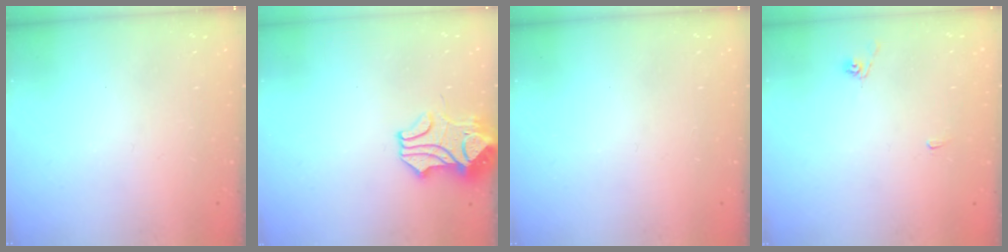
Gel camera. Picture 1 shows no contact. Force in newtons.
{"total": 2.8, "press": 2.5, "slide": 1.1}
{"total": 0.0}
{"total": 2.7, "press": 2.7, "slide": 0.2}